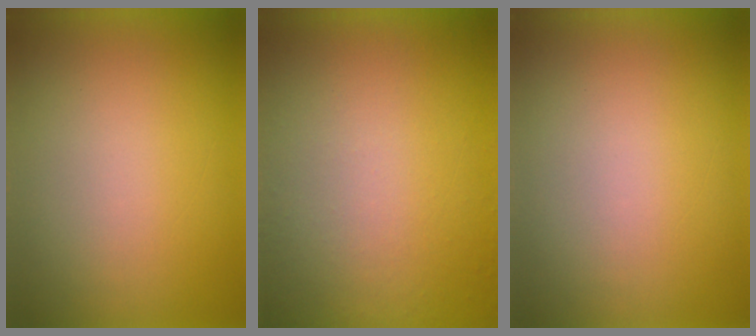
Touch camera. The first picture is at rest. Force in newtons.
{"total": 4.7}
{"total": 0.0}